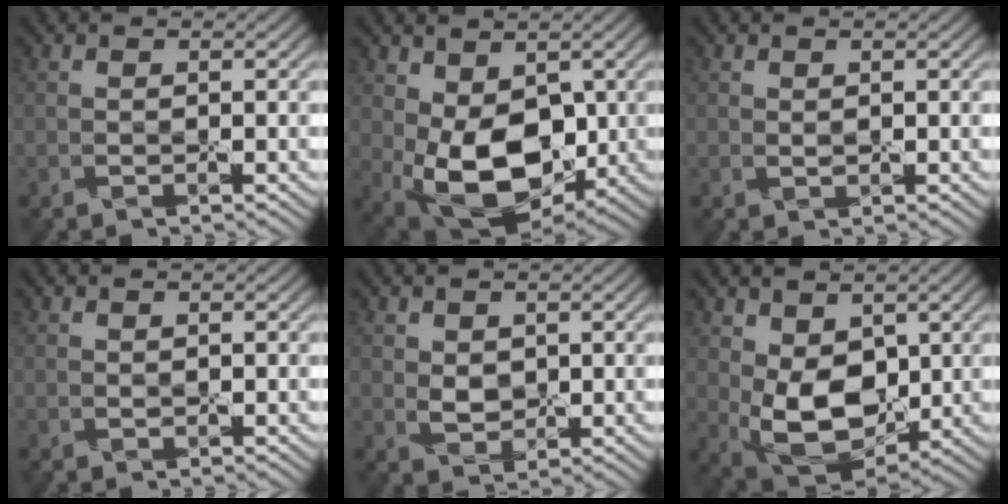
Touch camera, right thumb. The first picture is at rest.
{"total": 11.6, "force": [-0.2, 7.6, 8.7], "torque": [-0.184, -0.026, 0.007]}
{"total": 0.5, "force": [0.4, 0.3, 0.2], "torque": [-0.006, -0.001, 0.010]}
{"total": 0.0}
{"total": 2.4, "force": [0.9, 1.9, 1.2], "torque": [-0.032, -0.002, 0.023]}
{"total": 9.5, "force": [1.0, 6.4, 6.9], "torque": [-0.158, -0.013, 0.025]}